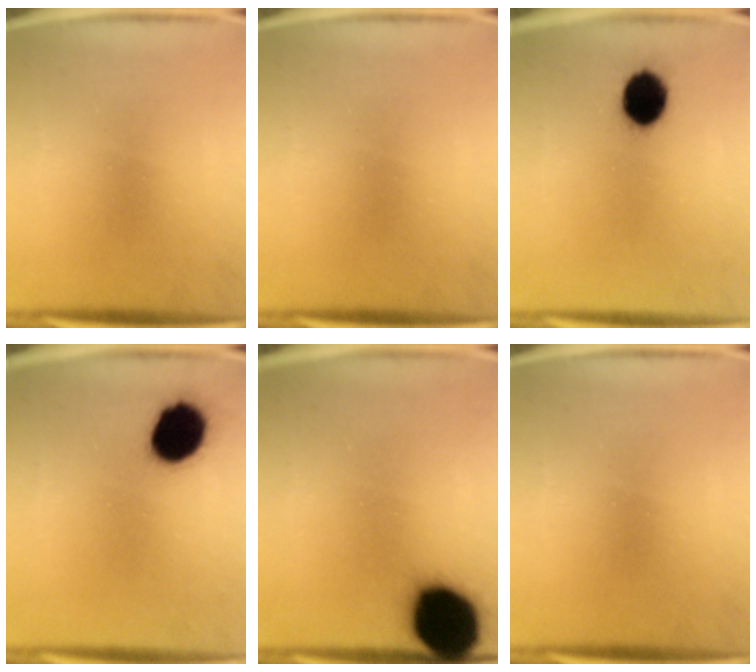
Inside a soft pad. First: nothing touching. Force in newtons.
{"total": 0.0}
{"total": 9.4}
{"total": 13.2}
{"total": 18.8}
{"total": 0.0}